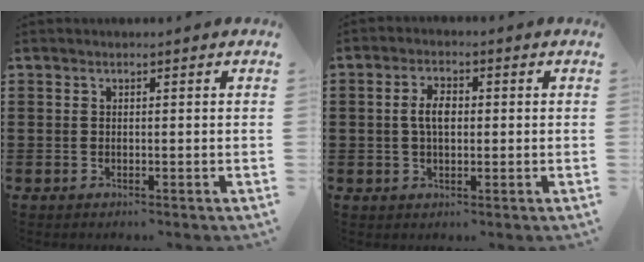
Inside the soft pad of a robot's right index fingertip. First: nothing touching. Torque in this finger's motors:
{"motor_torque": [0.72, -0.05, 0.33, 0.13]}